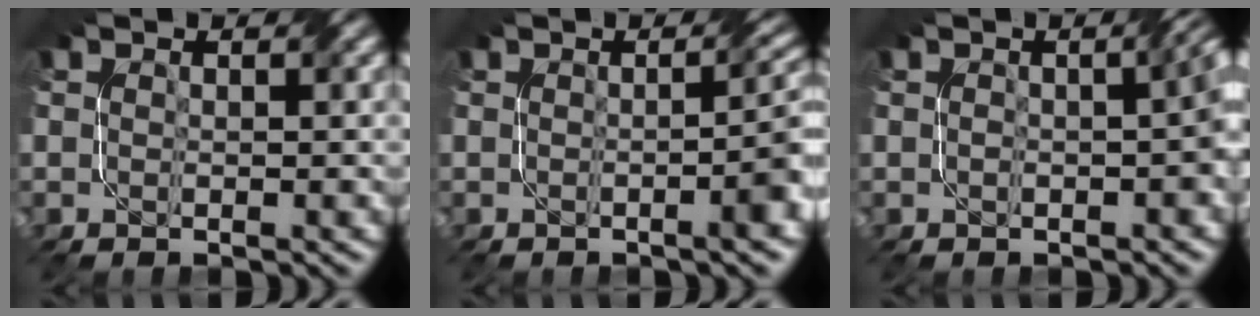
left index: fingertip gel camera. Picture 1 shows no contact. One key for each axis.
{"total": 4.5, "fx": -0.6, "fy": 1.3, "fz": 4.2, "tx": -0.030, "ty": 0.009, "tz": -0.008}
{"total": 3.0, "fx": -0.4, "fy": 0.7, "fz": 2.9, "tx": -0.045, "ty": 0.008, "tz": -0.007}